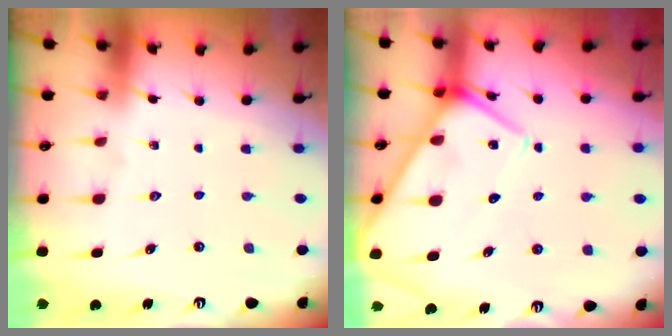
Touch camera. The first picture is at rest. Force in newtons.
{"total": 12.3, "press": 12.2, "slide": 1.3}